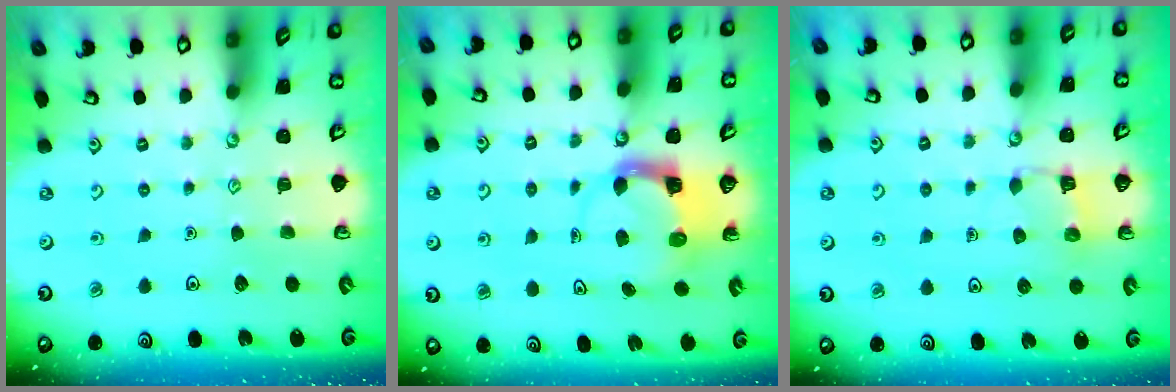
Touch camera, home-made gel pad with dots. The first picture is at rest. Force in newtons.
{"total": 3.7, "press": 3.7, "slide": 0.5}
{"total": 5.4, "press": 5.4, "slide": 0.4}